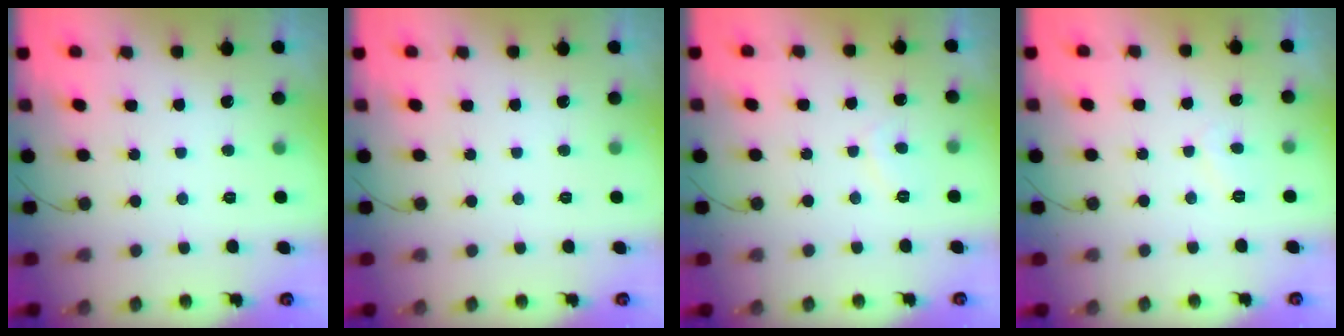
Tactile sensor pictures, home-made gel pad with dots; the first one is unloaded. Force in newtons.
{"total": 0.0}
{"total": 2.2, "press": 2.1, "slide": 0.7}
{"total": 3.0, "press": 2.9, "slide": 0.3}